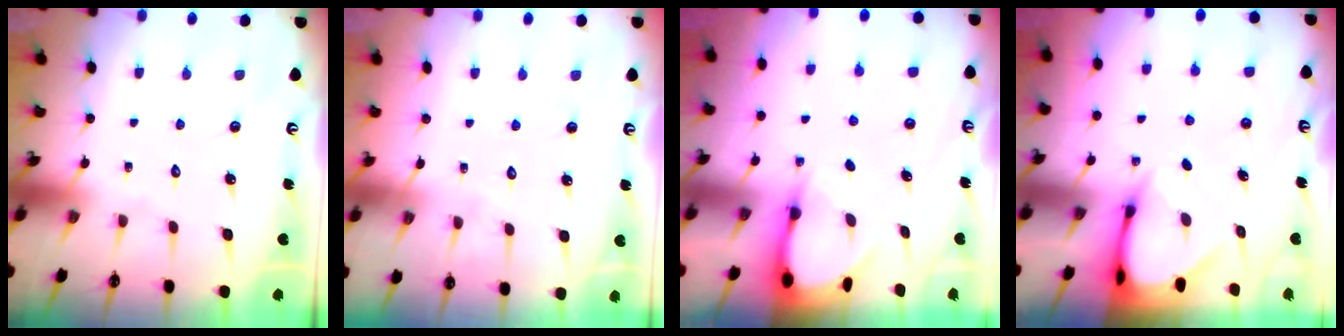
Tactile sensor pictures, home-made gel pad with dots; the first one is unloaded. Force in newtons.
{"total": 3.0, "press": 3.0, "slide": 0.3}
{"total": 3.2, "press": 3.2, "slide": 0.3}
{"total": 3.3, "press": 3.3, "slide": 0.2}